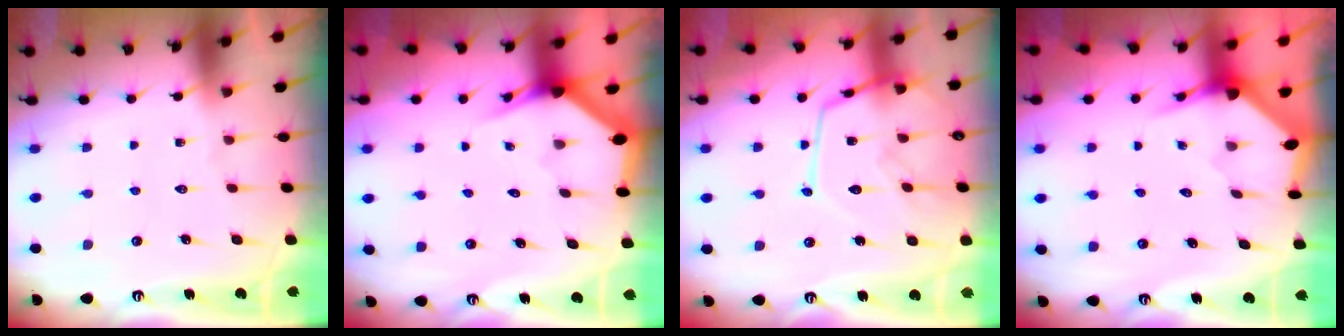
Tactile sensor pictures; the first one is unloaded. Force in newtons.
{"total": 3.1, "press": 3.1, "slide": 0.1}
{"total": 15.3, "press": 15.2, "slide": 1.3}
{"total": 3.4, "press": 3.4, "slide": 0.2}